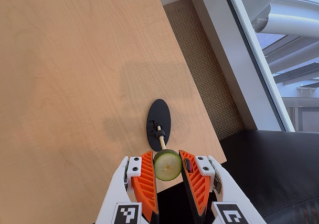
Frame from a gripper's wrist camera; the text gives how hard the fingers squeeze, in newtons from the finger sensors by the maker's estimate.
{"total": 6.1, "left": 5.9, "right": 6.4}